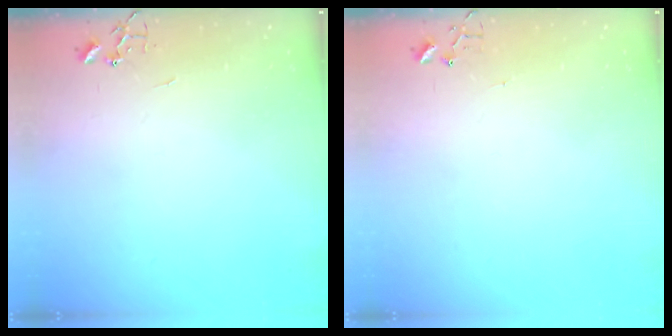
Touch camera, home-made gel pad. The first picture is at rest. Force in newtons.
{"total": 3.6, "press": 3.6, "slide": 0.4}